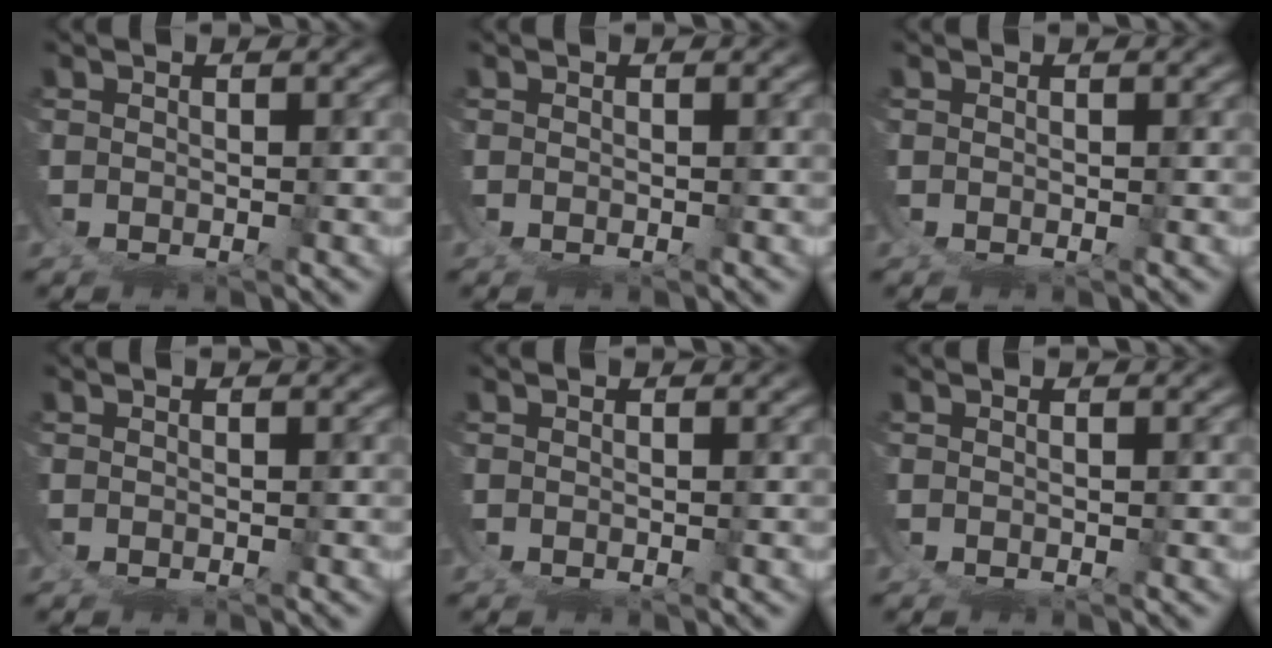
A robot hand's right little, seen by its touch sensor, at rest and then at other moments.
{"total": 0.0}
{"total": 0.0}
{"total": 0.0}
{"total": 0.0}
{"total": 0.0}